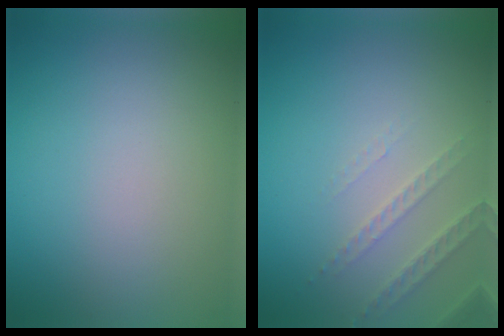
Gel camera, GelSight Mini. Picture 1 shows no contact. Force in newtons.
{"total": 2.2, "press": 2.1, "slide": 0.7}